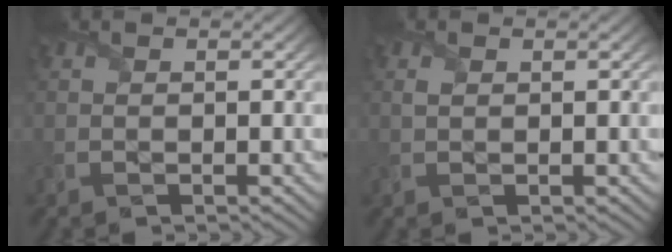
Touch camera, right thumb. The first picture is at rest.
{"total": 0.7, "force": [0.4, 0.4, 0.5], "torque": [-0.017, 0.003, 0.005]}